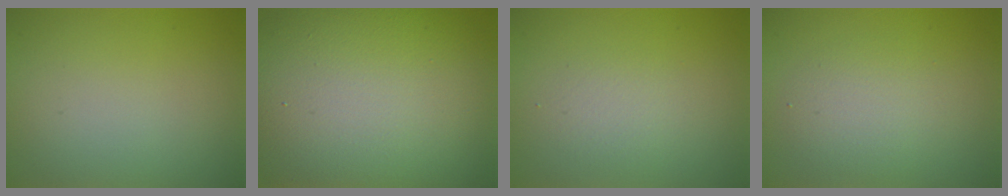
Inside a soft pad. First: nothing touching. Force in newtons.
{"total": 17.3, "press": 17.3, "slide": 1.2}
{"total": 1.7, "press": 1.7, "slide": 0.2}
{"total": 2.9, "press": 2.9, "slide": 0.2}